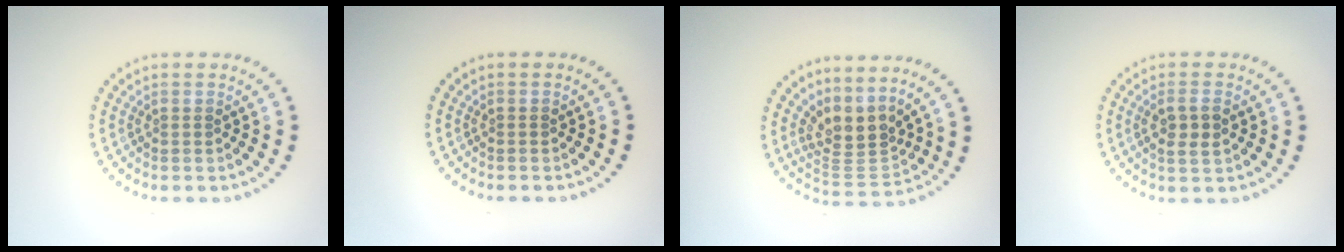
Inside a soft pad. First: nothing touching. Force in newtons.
{"total": 0.0}
{"total": 3.7, "press": 2.7, "slide": 2.5}
{"total": 2.4, "press": 2.3, "slide": 0.5}